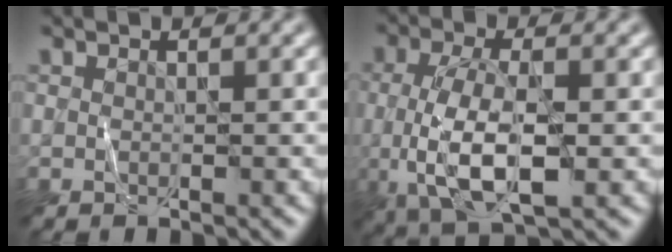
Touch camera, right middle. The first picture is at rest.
{"total": 7.4, "force": [-0.8, 3.0, 6.7], "torque": [-0.138, -0.006, -0.013]}